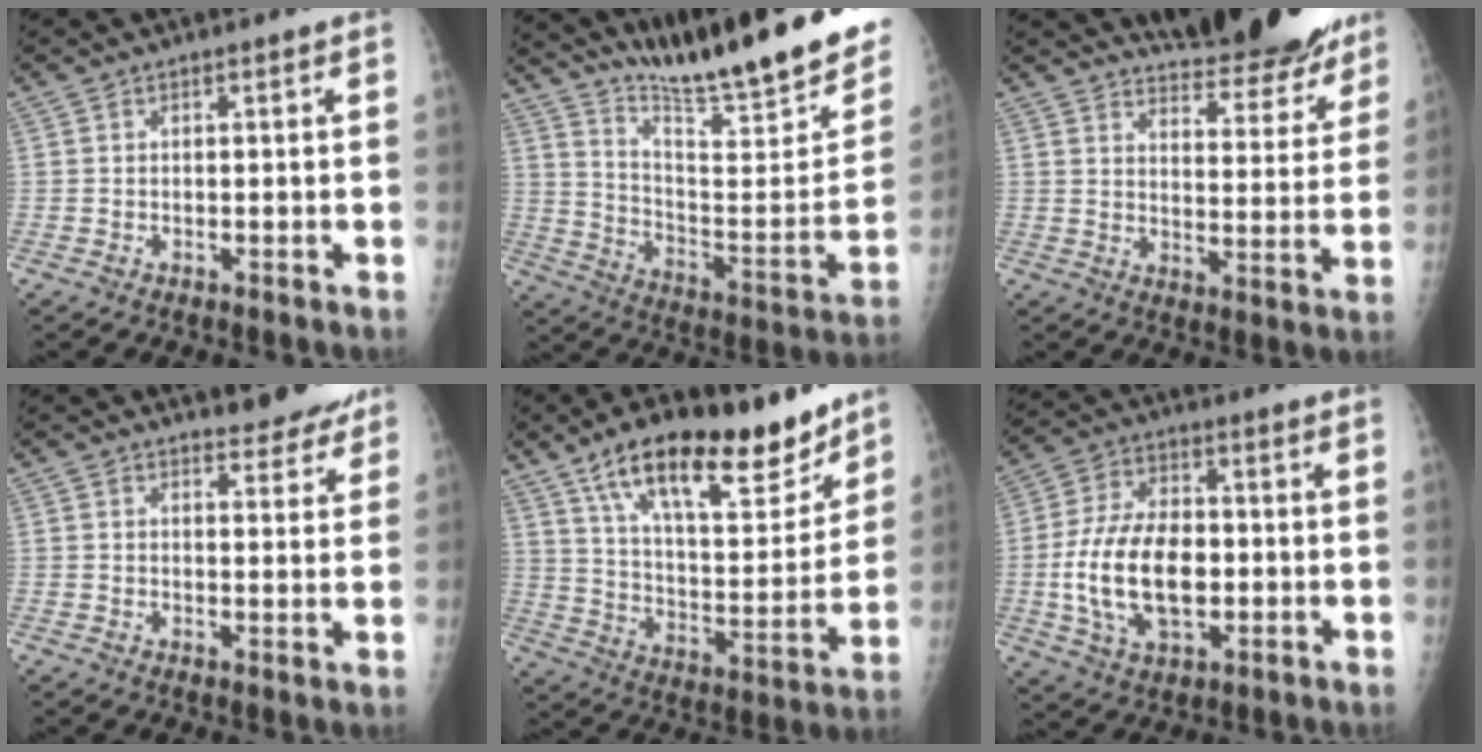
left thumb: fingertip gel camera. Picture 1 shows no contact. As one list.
[{"total": 26.1, "force": [20.4, 2.7, 16.1], "torque": [-0.233, -0.119, 0.322]}, {"total": 17.7, "force": [15.9, 4.9, 6.2], "torque": [-0.042, -0.103, 0.206]}, {"total": 6.3, "force": [5.6, 2.0, 2.1], "torque": [-0.003, -0.033, 0.065]}, {"total": 23.0, "force": [15.7, 8.5, 14.5], "torque": [-0.185, -0.062, 0.259]}, {"total": 16.1, "force": [-1.9, 9.4, 12.9], "torque": [-0.227, 0.008, -0.029]}]